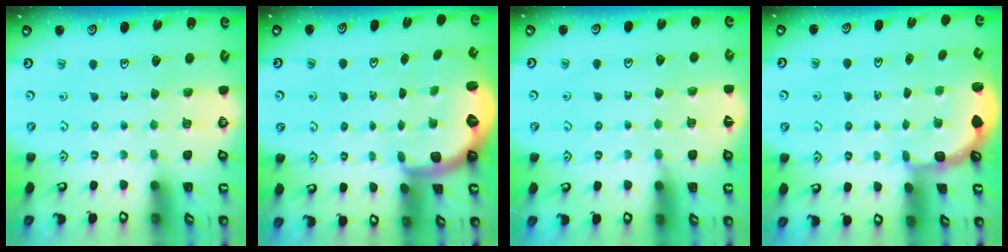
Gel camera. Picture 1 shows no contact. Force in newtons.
{"total": 3.4, "press": 2.6, "slide": 2.1}
{"total": 4.5, "press": 4.5, "slide": 0.7}
{"total": 2.4, "press": 1.7, "slide": 1.6}